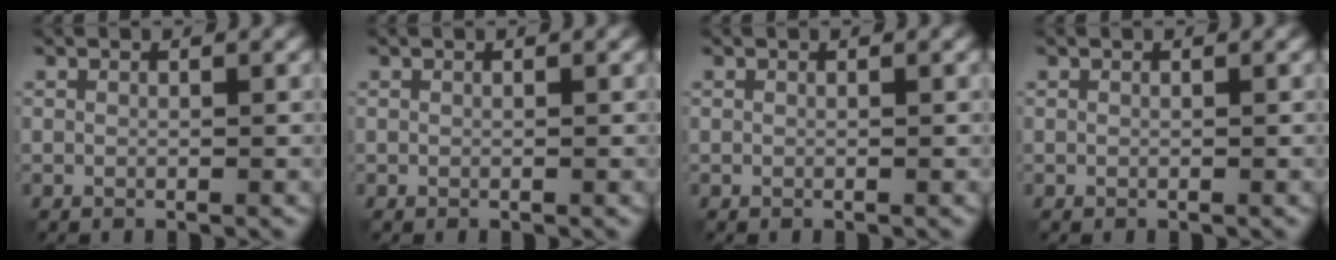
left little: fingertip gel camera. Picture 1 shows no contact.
{"total": 0.0}
{"total": 0.0}
{"total": 0.0}